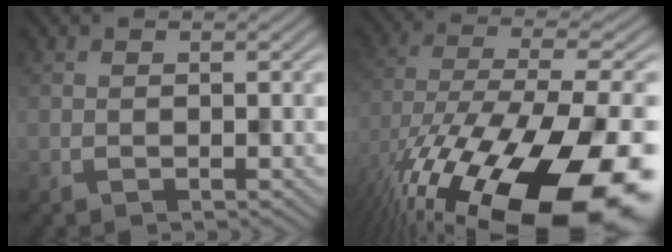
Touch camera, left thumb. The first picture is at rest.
{"total": 19.1, "force": [-11.0, 7.5, 13.7], "torque": [-0.242, -0.052, -0.143]}